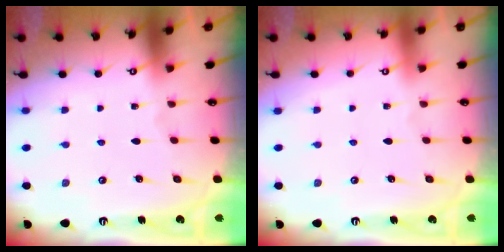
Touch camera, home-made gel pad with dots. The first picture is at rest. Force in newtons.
{"total": 3.9, "press": 3.9, "slide": 0.1}